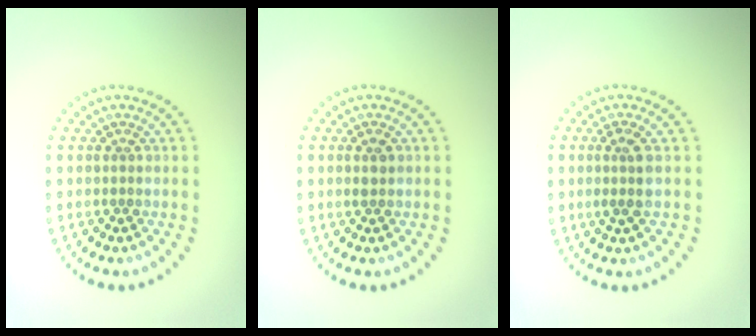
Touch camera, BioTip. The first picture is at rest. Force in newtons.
{"total": 1.1, "press": 1.1, "slide": 0.3}
{"total": 2.0, "press": 1.6, "slide": 1.1}